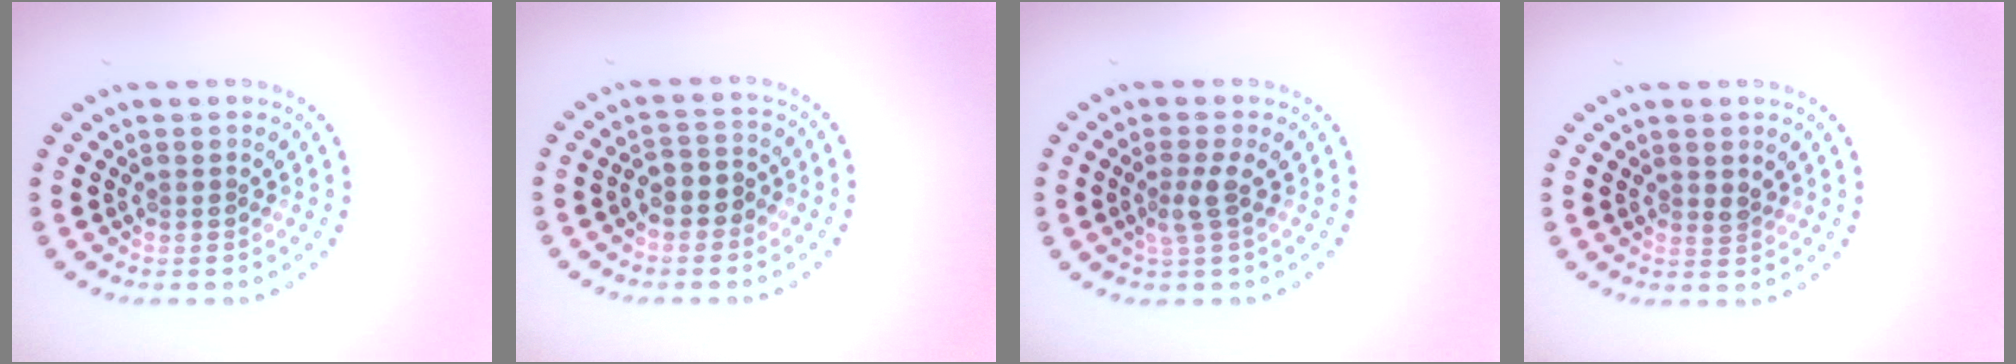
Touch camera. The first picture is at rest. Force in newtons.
{"total": 2.3, "press": 2.1, "slide": 1.0}
{"total": 1.7, "press": 1.3, "slide": 1.1}
{"total": 0.9, "press": 0.7, "slide": 0.5}